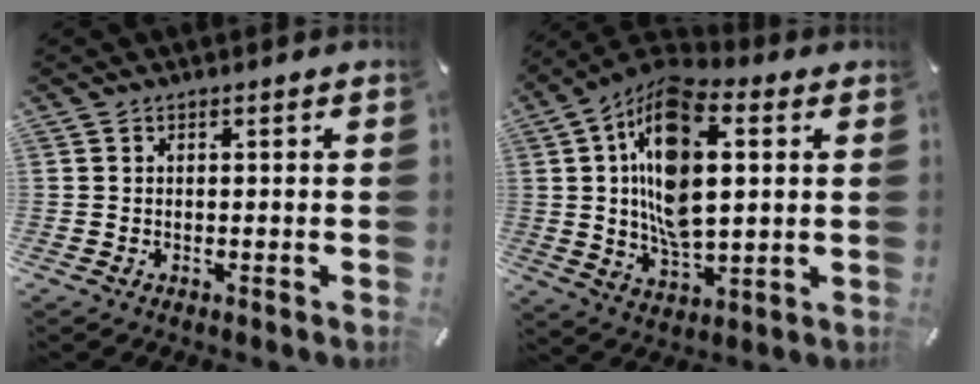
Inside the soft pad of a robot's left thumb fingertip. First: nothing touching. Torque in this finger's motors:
{"motor_torque": [2.10, 2.91, 1.54, 0.59, 0.36]}